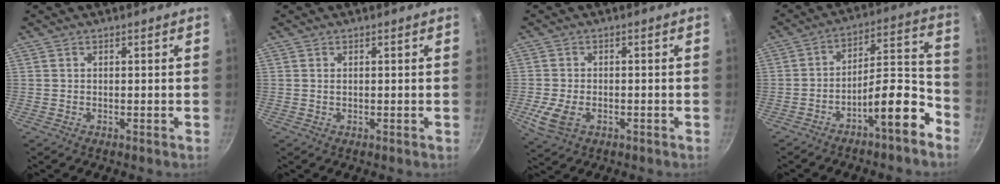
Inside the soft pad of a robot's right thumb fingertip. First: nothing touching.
{"total": 0.5, "force": [0.2, 0.3, 0.4], "torque": [-0.008, 0.000, 0.004]}
{"total": 6.2, "force": [-1.9, 3.9, 4.4], "torque": [-0.094, -0.003, -0.031]}
{"total": 11.8, "force": [-7.0, 3.2, 8.9], "torque": [-0.106, 0.078, -0.107]}